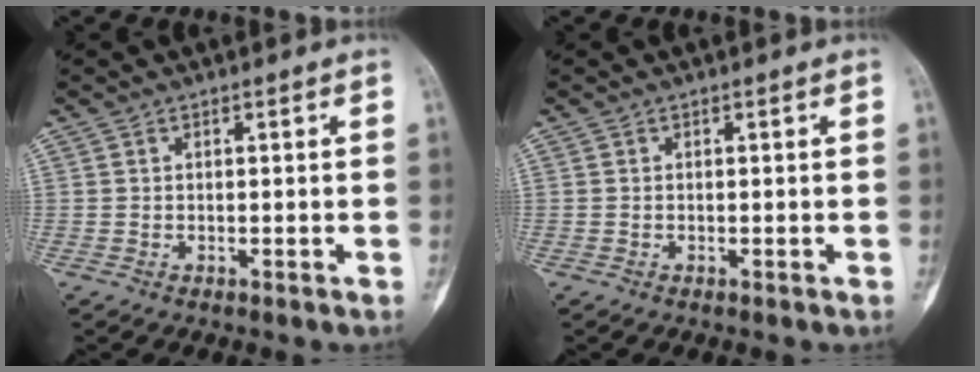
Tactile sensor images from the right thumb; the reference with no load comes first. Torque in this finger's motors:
{"motor_torque": [-0.14, 0.18, -0.07, 0.02, 0.00]}